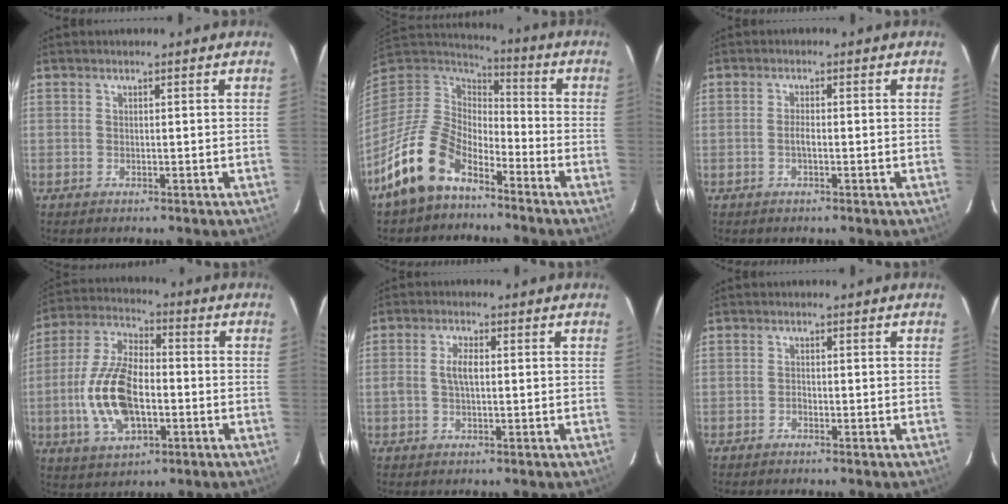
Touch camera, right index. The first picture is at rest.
{"total": 14.9, "force": [-9.5, 8.2, 7.9], "torque": [-0.178, 0.003, -0.178]}
{"total": 1.2, "force": [-0.4, 0.3, 1.1], "torque": [-0.023, 0.002, -0.009]}
{"total": 15.7, "force": [-3.3, 8.1, 13.1], "torque": [-0.276, 0.006, -0.056]}
{"total": 3.3, "force": [0.1, 1.4, 3.0], "torque": [-0.060, 0.005, 0.003]}
{"total": 0.8, "force": [-0.6, 0.4, 0.2], "torque": [-0.003, 0.002, -0.013]}